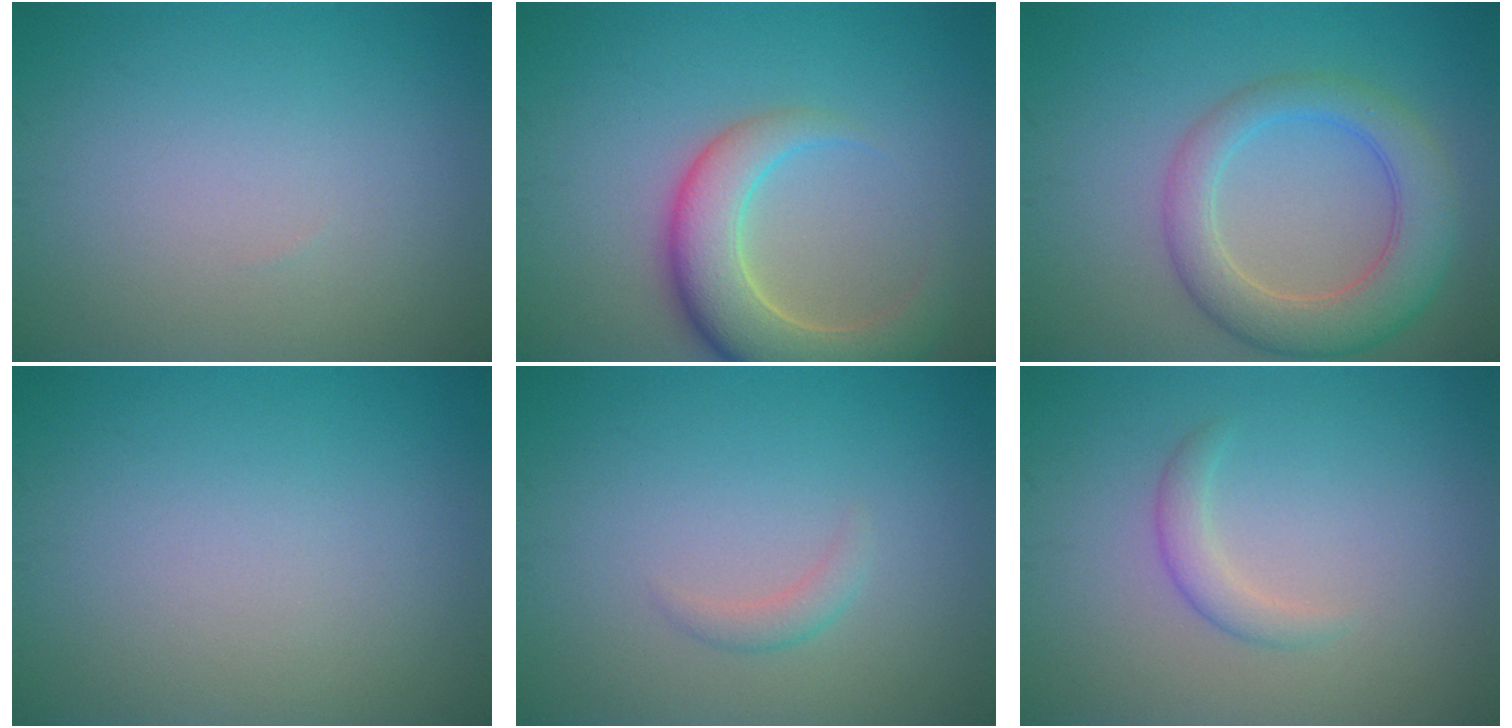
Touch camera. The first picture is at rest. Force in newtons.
{"total": 6.8, "press": 6.8, "slide": 0.5}
{"total": 5.7, "press": 5.7, "slide": 0.4}
{"total": 0.0}
{"total": 1.1, "press": 1.1, "slide": 0.1}
{"total": 1.6, "press": 1.6, "slide": 0.1}